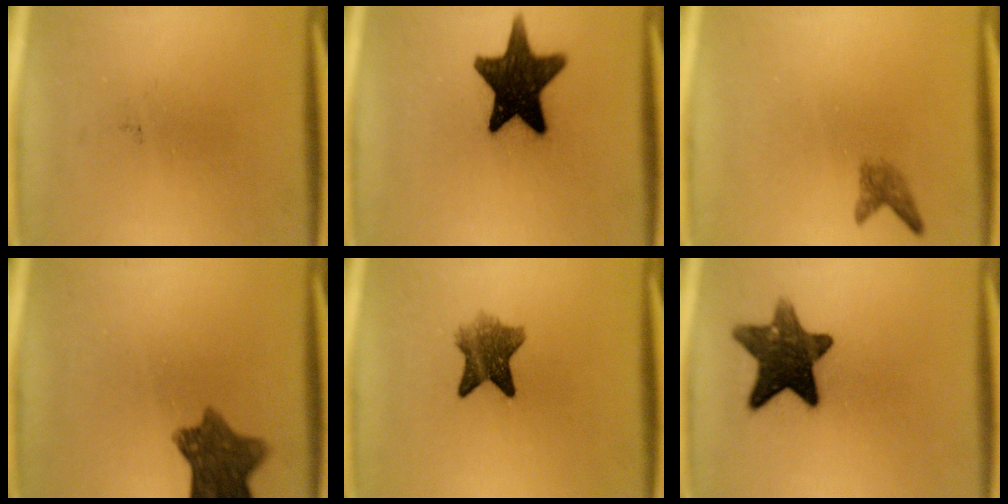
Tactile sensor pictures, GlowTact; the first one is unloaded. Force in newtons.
{"total": 15.5}
{"total": 1.8}
{"total": 9.1}
{"total": 6.5}
{"total": 12.3}